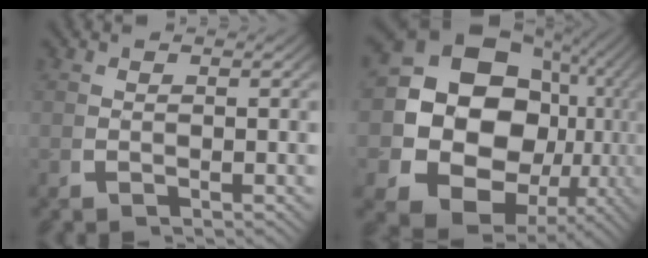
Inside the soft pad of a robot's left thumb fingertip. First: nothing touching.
{"total": 21.2, "force": [-1.0, 15.9, 13.9], "torque": [-0.268, -0.069, -0.003]}